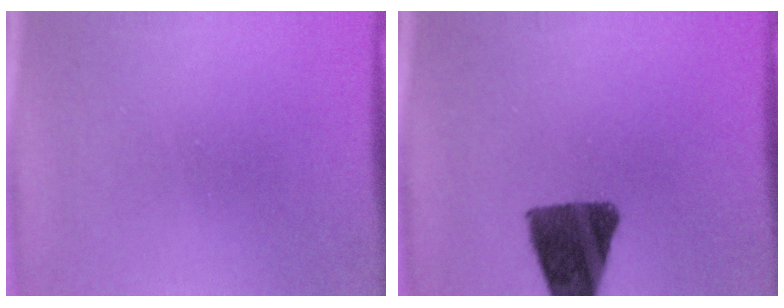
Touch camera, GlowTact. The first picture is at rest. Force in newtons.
{"total": 12.1}